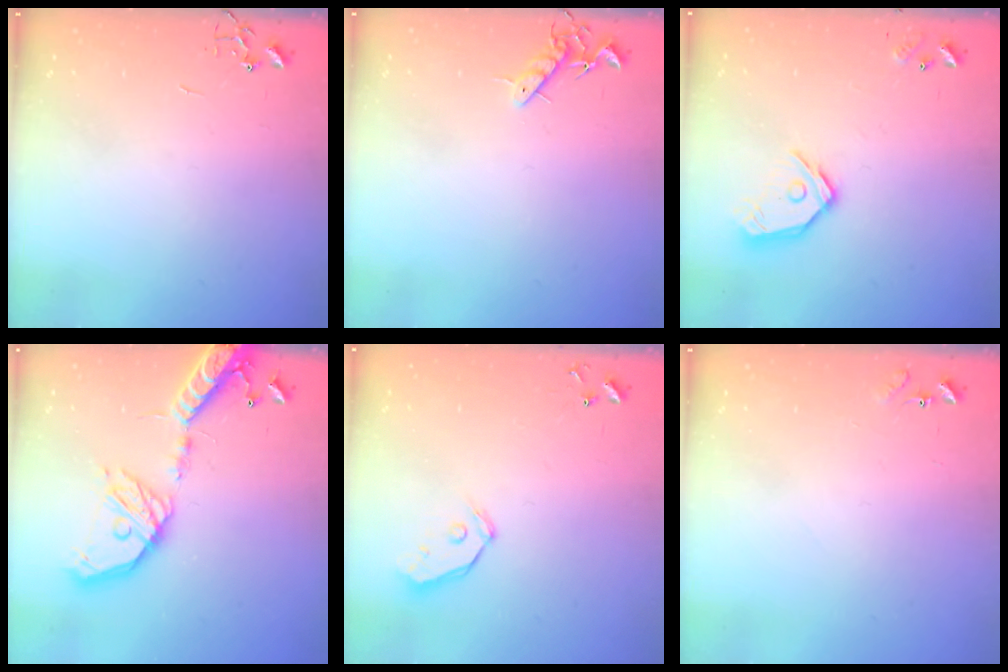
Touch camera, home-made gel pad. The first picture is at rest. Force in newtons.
{"total": 7.4, "press": 7.4, "slide": 0.9}
{"total": 12.1, "press": 12.0, "slide": 1.5}
{"total": 20.9, "press": 20.5, "slide": 3.9}
{"total": 4.8, "press": 4.8, "slide": 0.5}
{"total": 7.7, "press": 7.6, "slide": 0.6}